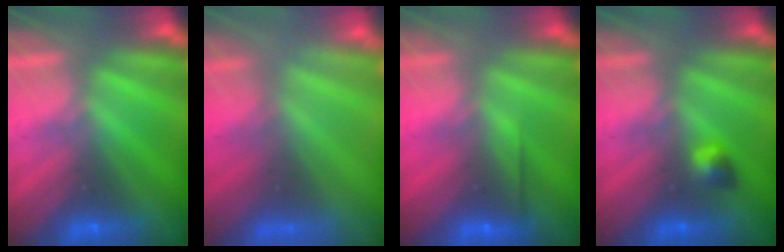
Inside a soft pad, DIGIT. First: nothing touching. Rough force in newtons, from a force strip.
{"total": 9.8}
{"total": 2.6}
{"total": 2.7}